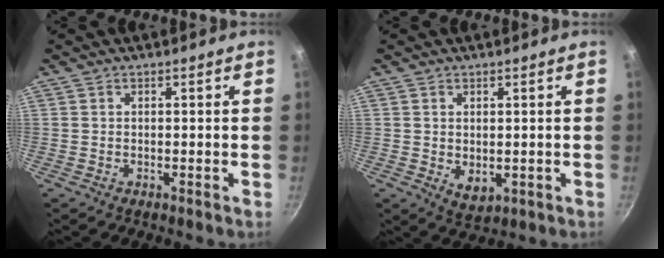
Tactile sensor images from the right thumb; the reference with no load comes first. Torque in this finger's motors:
{"motor_torque": [-0.38, 0.34, 0.21, 0.40, 0.05]}